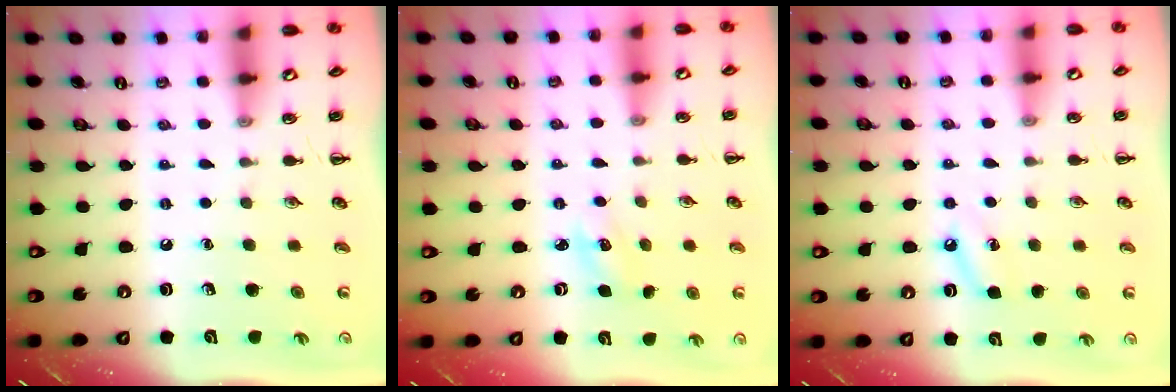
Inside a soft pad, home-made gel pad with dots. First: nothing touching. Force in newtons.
{"total": 3.5, "press": 3.4, "slide": 1.0}
{"total": 4.3, "press": 4.0, "slide": 1.6}